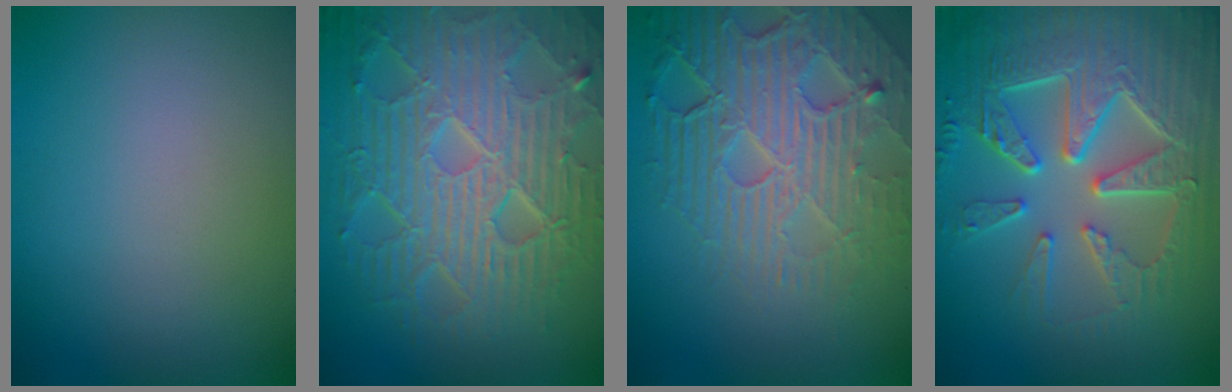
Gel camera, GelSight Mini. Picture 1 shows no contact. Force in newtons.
{"total": 10.9, "press": 6.8, "slide": 8.5}
{"total": 8.4, "press": 5.7, "slide": 6.2}
{"total": 9.2, "press": 6.6, "slide": 6.3}